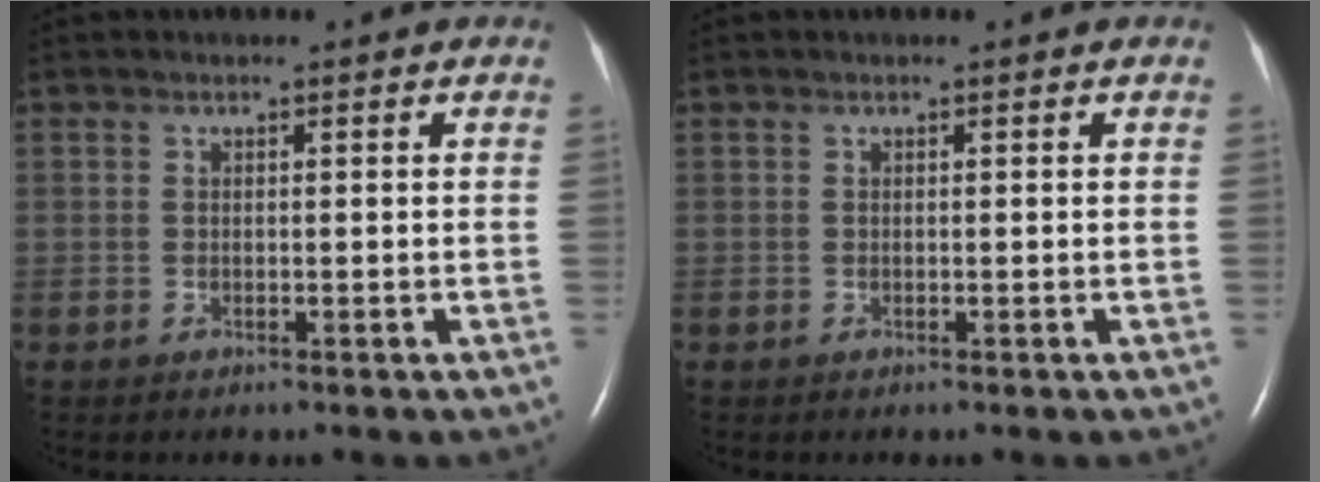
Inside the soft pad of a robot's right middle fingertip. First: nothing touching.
{"total": 0.0}